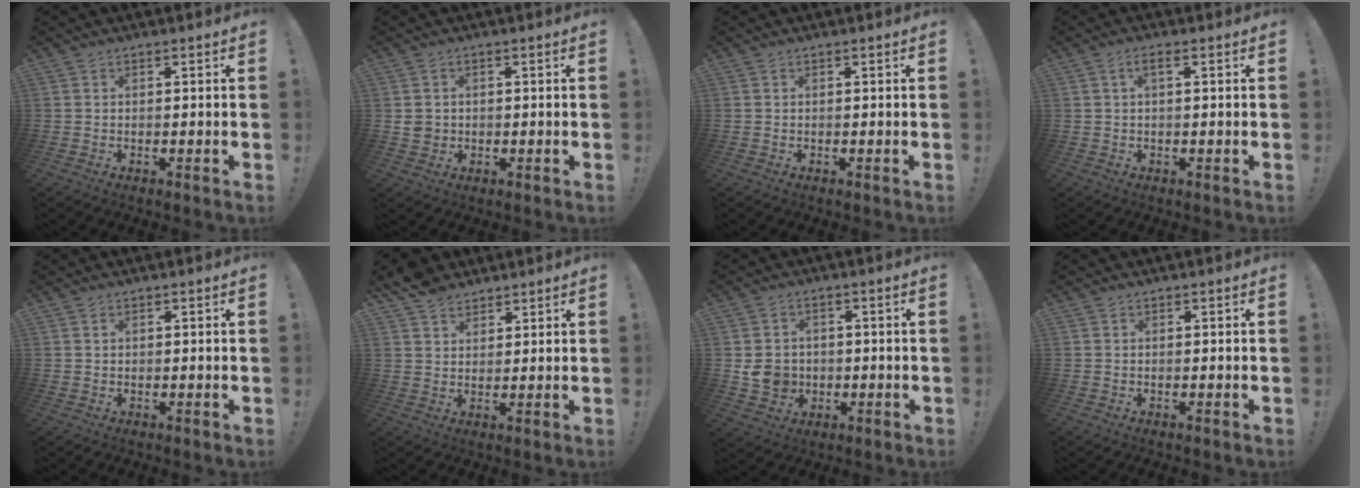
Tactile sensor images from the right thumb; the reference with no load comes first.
{"total": 3.3, "force": [0.4, 3.1, 0.9], "torque": [-0.022, 0.003, 0.008]}
{"total": 0.0}
{"total": 2.3, "force": [0.4, 0.7, 2.1], "torque": [-0.034, 0.003, 0.004]}
{"total": 0.7, "force": [0.4, 0.6, 0.1], "torque": [0.003, 0.000, 0.008]}
{"total": 6.3, "force": [5.1, 3.5, 1.1], "torque": [-0.018, -0.033, 0.098]}
{"total": 8.2, "force": [-0.5, 7.6, 2.9], "torque": [-0.058, 0.009, -0.003]}
{"total": 0.0}